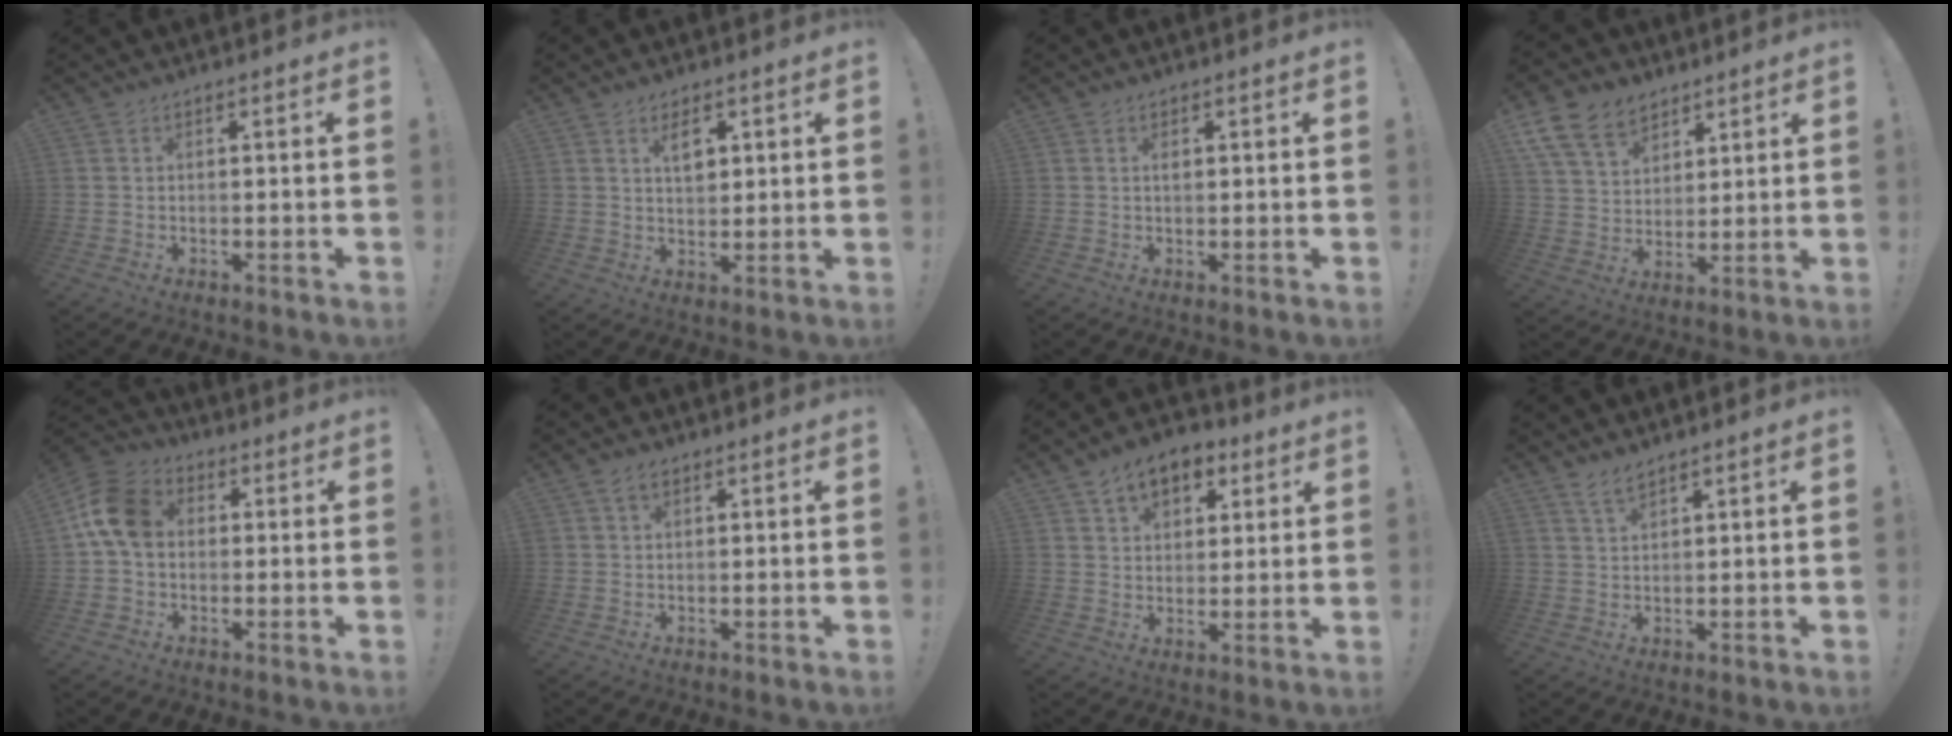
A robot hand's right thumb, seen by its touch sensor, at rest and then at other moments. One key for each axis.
{"total": 5.1, "fx": 2.2, "fy": 3.0, "fz": 3.6, "tx": -0.048, "ty": -0.006, "tz": 0.035}
{"total": 1.1, "fx": 0.4, "fy": 0.6, "fz": 0.8, "tx": -0.010, "ty": 0.001, "tz": 0.004}
{"total": 13.5, "fx": 8.5, "fy": 8.9, "fz": 5.7, "tx": -0.101, "ty": -0.048, "tz": 0.165}
{"total": 12.4, "fx": 1.7, "fy": 9.3, "fz": 8.0, "tx": -0.154, "ty": 0.020, "tz": 0.038}
{"total": 2.2, "fx": 1.2, "fy": 1.3, "fz": 1.3, "tx": -0.020, "ty": 0.001, "tz": 0.021}
{"total": 10.2, "fx": 5.6, "fy": 6.8, "fz": 5.2, "tx": -0.072, "ty": -0.021, "tz": 0.105}
{"total": 3.2, "fx": 2.6, "fy": 0.8, "fz": 1.6, "tx": -0.029, "ty": -0.014, "tz": 0.047}